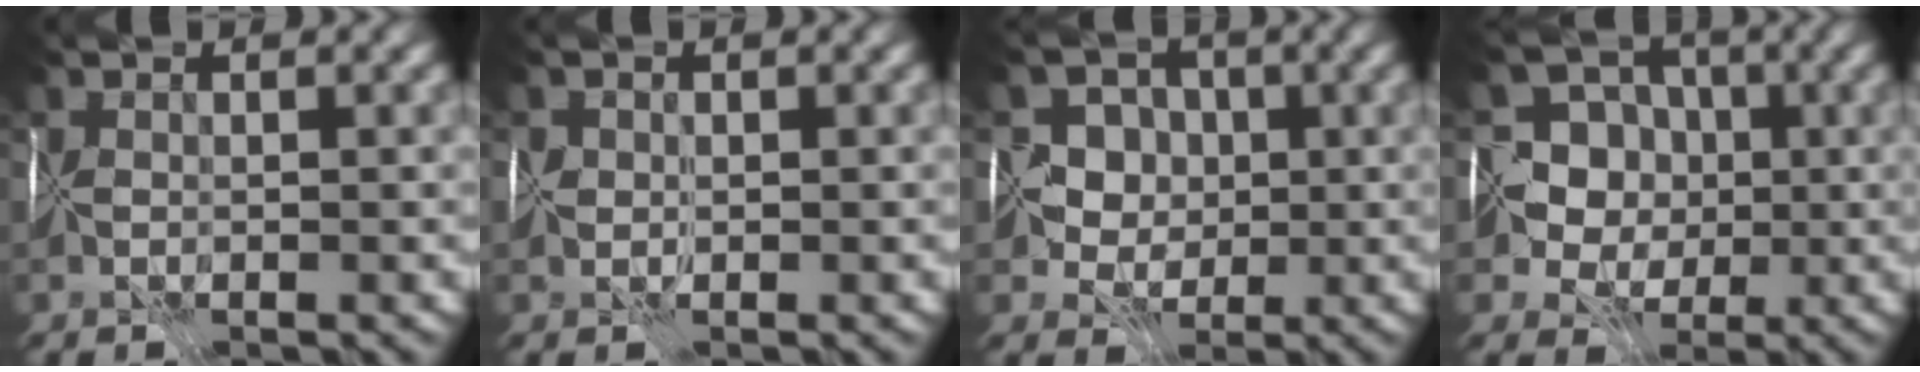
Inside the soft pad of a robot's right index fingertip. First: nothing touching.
{"total": 0.8, "force": [0.0, 0.8, 0.1], "torque": [0.004, 0.004, -0.004]}
{"total": 4.6, "force": [0.9, 4.3, 1.4], "torque": [0.004, 0.018, -0.013]}
{"total": 8.9, "force": [0.1, 8.4, 2.9], "torque": [-0.055, 0.036, -0.033]}